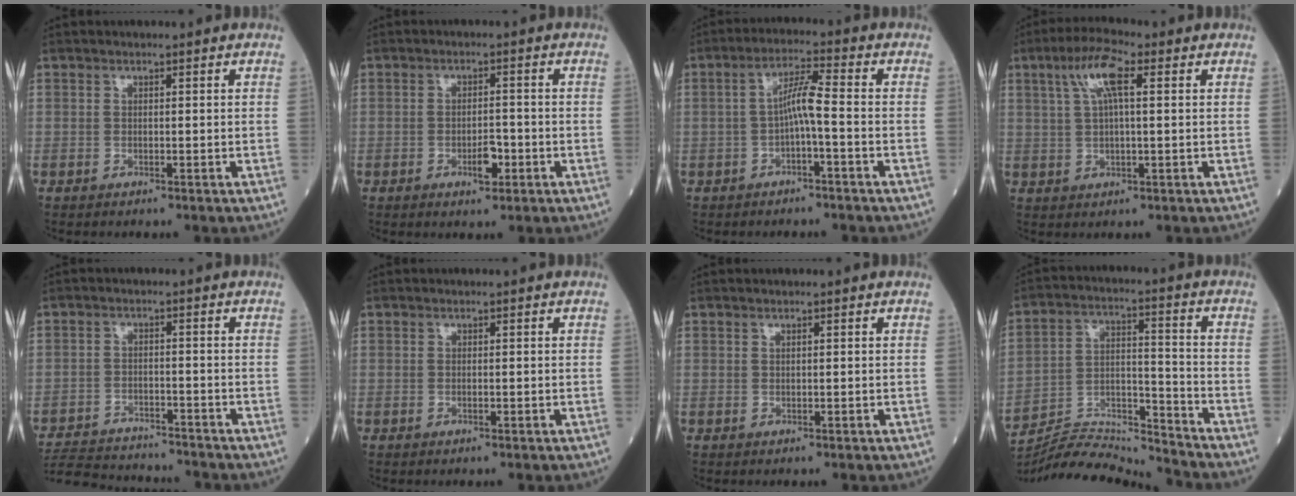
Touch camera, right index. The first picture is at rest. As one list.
[{"total": 3.1, "force": [-1.4, 1.1, 2.6], "torque": [-0.041, 0.002, -0.020]}, {"total": 4.6, "force": [-1.0, 0.0, 4.5], "torque": [-0.082, 0.017, -0.017]}, {"total": 6.7, "force": [2.6, 1.1, 6.1], "torque": [-0.123, 0.019, 0.048]}, {"total": 12.3, "force": [-11.7, 2.3, 2.9], "torque": [-0.060, 0.004, -0.174]}, {"total": 0.0}, {"total": 0.0}, {"total": 13.4, "force": [-13.3, -1.0, 0.7], "torque": [-0.021, 0.026, -0.235]}]